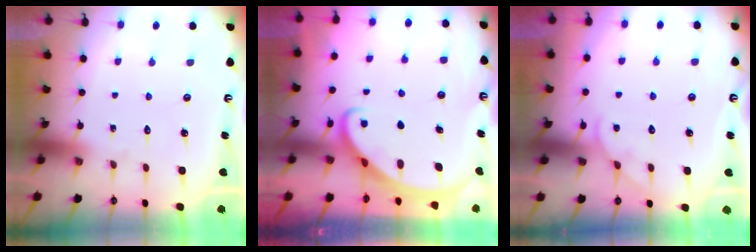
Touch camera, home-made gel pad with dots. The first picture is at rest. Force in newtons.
{"total": 2.6, "press": 2.5, "slide": 0.4}
{"total": 3.5, "press": 3.5, "slide": 0.3}